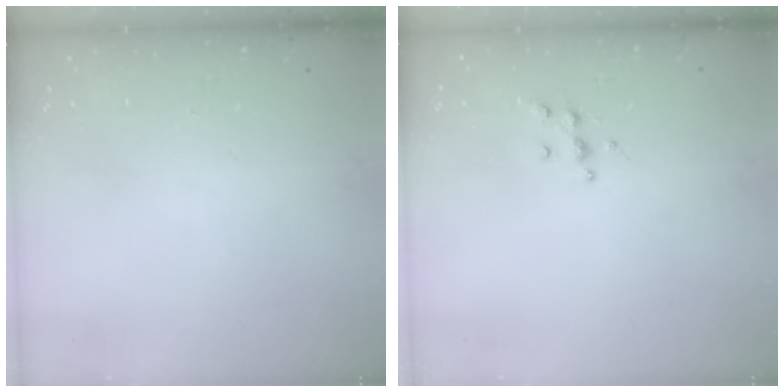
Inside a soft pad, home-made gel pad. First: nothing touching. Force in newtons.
{"total": 4.5, "press": 4.5, "slide": 0.5}